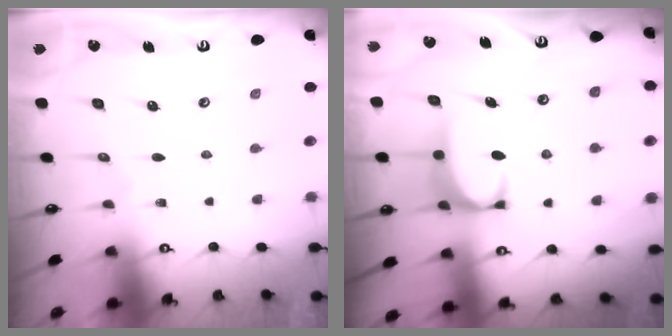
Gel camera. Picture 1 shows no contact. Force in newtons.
{"total": 2.4, "press": 2.3, "slide": 0.7}